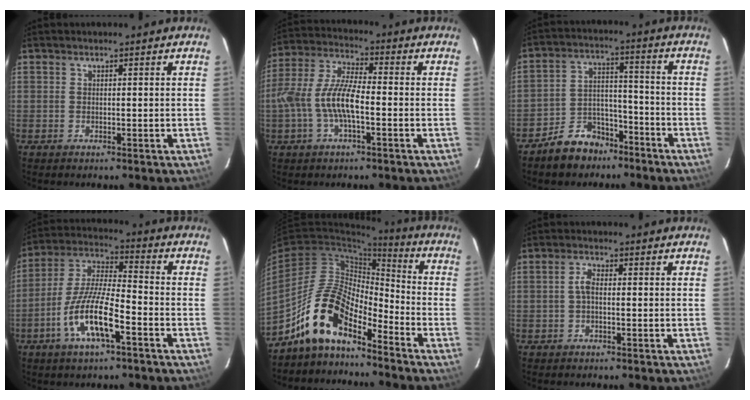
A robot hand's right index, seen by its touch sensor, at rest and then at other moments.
{"total": 10.8, "force": [-2.8, 3.3, 9.9], "torque": [-0.214, 0.007, -0.056]}
{"total": 9.7, "force": [-7.4, 5.7, 2.8], "torque": [-0.062, 0.032, -0.110]}
{"total": 13.1, "force": [-6.1, 2.9, 11.2], "torque": [-0.232, -0.007, -0.119]}
{"total": 12.6, "force": [-9.7, 4.2, 6.8], "torque": [-0.135, 0.019, -0.193]}
{"total": 2.1, "force": [-0.4, 0.9, 1.8], "torque": [-0.040, 0.008, -0.008]}